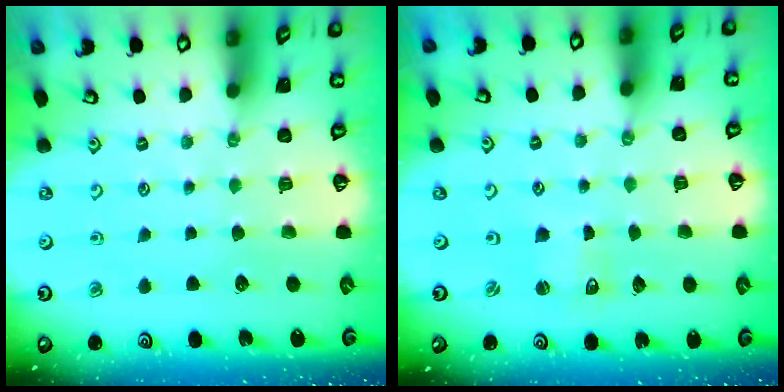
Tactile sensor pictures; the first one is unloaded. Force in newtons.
{"total": 0.7, "press": 0.7, "slide": 0.1}